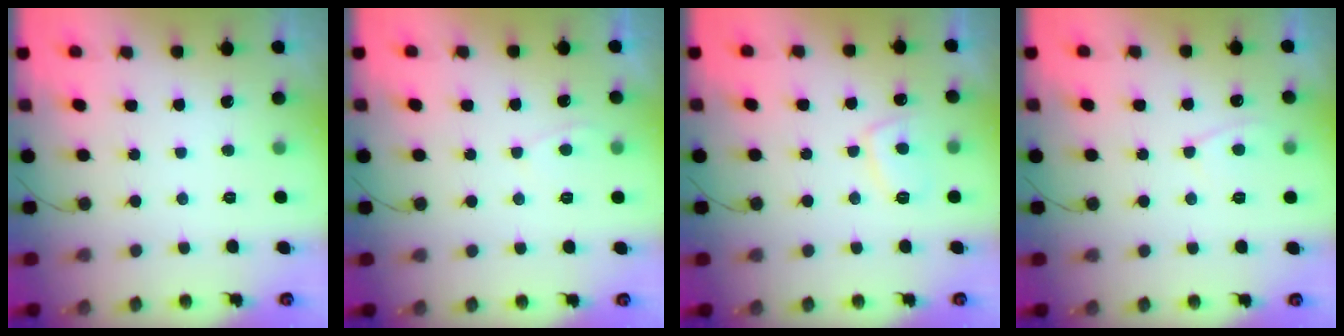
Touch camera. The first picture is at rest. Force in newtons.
{"total": 2.7, "press": 2.7, "slide": 0.2}
{"total": 5.4, "press": 5.4, "slide": 0.8}
{"total": 4.0, "press": 4.0, "slide": 0.5}